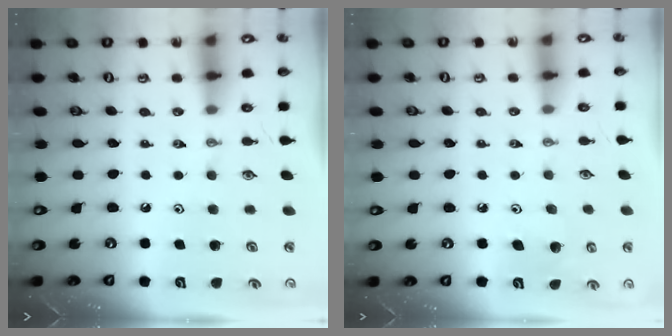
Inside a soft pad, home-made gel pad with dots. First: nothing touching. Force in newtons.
{"total": 5.8, "press": 5.6, "slide": 1.3}